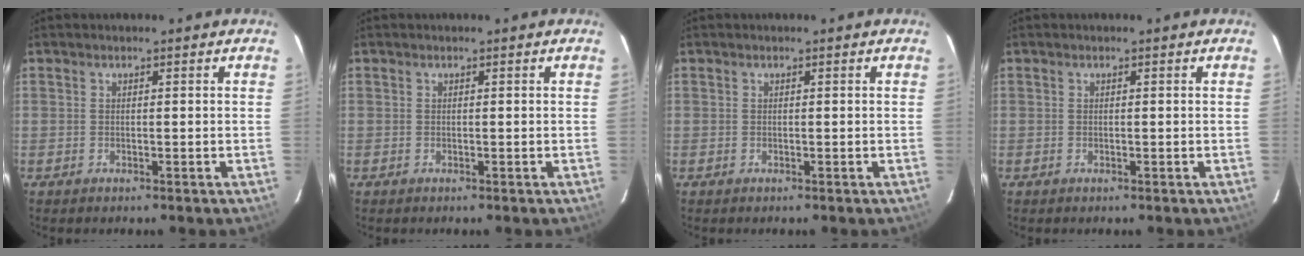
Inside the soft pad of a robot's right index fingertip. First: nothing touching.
{"total": 0.0}
{"total": 0.0}
{"total": 0.0}